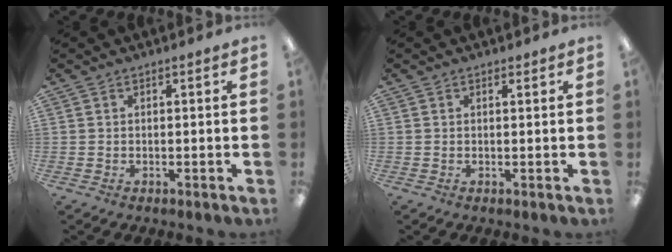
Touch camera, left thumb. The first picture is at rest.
{"total": 0.8, "force": [0.6, 0.4, 0.3], "torque": [0.002, -0.003, 0.010]}